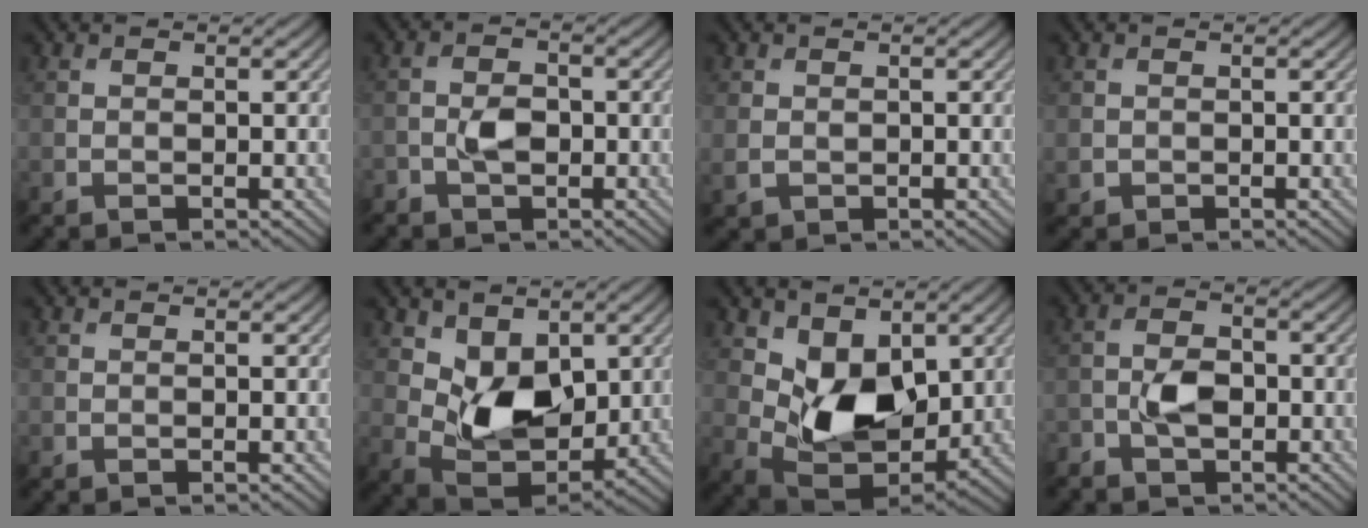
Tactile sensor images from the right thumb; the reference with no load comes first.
{"total": 3.3, "force": [-1.2, 2.3, 2.1], "torque": [-0.040, 0.002, -0.027]}
{"total": 2.0, "force": [0.0, 1.6, 1.1], "torque": [-0.030, -0.007, 0.003]}
{"total": 1.2, "force": [-0.3, 1.1, 0.2], "torque": [-0.003, -0.008, -0.007]}
{"total": 0.0}
{"total": 8.2, "force": [2.5, 5.3, 5.7], "torque": [-0.117, -0.024, 0.046]}
{"total": 9.2, "force": [2.6, 5.9, 6.6], "torque": [-0.136, -0.026, 0.047]}
{"total": 4.3, "force": [-1.7, 2.8, 2.8], "torque": [-0.056, 0.003, -0.037]}